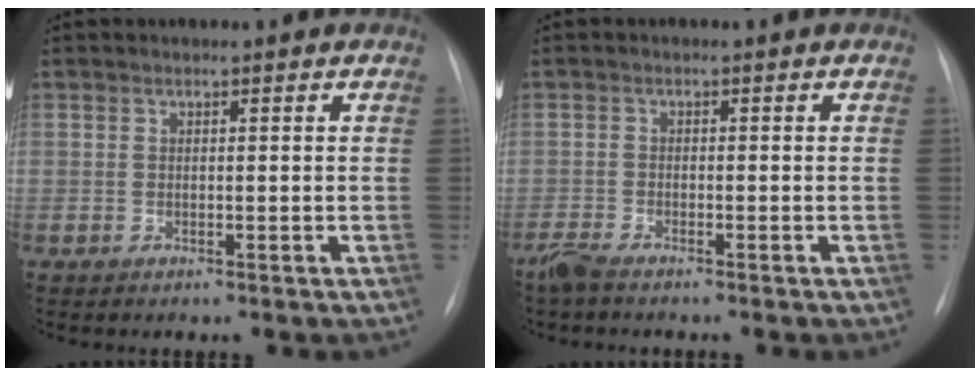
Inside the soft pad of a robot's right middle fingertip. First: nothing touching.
{"total": 2.5, "force": [-2.2, 0.3, 1.2], "torque": [-0.033, -0.007, -0.044]}